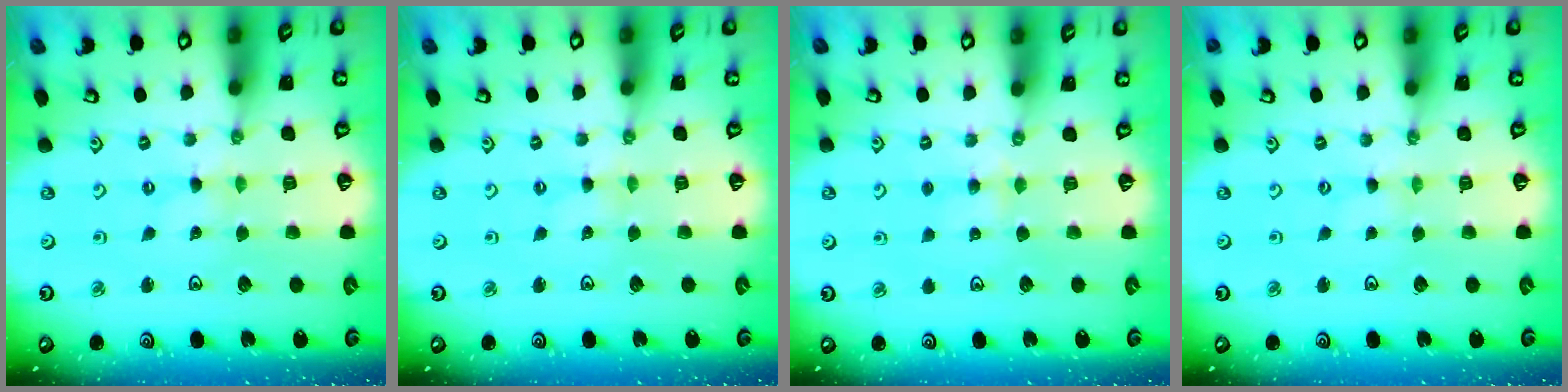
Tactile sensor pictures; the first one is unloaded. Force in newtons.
{"total": 1.1, "press": 1.0, "slide": 0.3}
{"total": 3.8, "press": 3.8, "slide": 0.5}
{"total": 0.0}